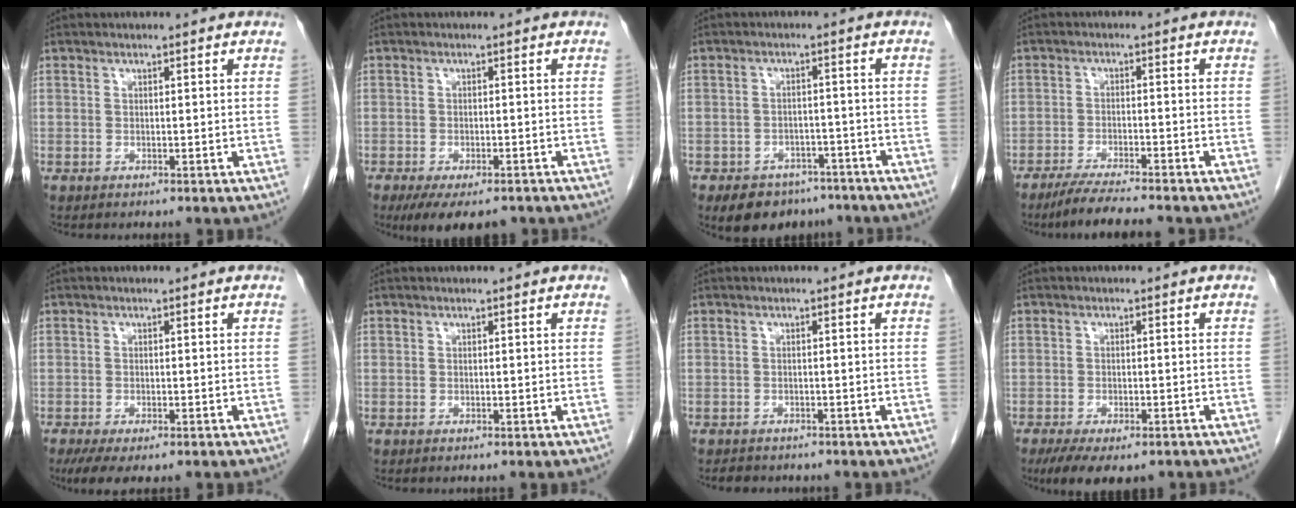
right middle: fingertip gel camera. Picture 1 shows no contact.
{"total": 8.7, "force": [-6.5, 3.1, 4.8], "torque": [-0.067, -0.010, -0.094]}
{"total": 8.2, "force": [-6.2, 4.9, 2.2], "torque": [-0.024, 0.008, -0.085]}
{"total": 8.0, "force": [-6.8, 0.1, 4.1], "torque": [-0.064, -0.021, -0.113]}
{"total": 5.6, "force": [-3.9, 1.8, 3.7], "torque": [-0.059, -0.015, -0.060]}
{"total": 0.0}
{"total": 3.2, "force": [-2.8, 1.4, 0.8], "torque": [-0.021, -0.003, -0.034]}
{"total": 8.8, "force": [-6.3, 3.4, 5.1], "torque": [-0.076, -0.011, -0.093]}